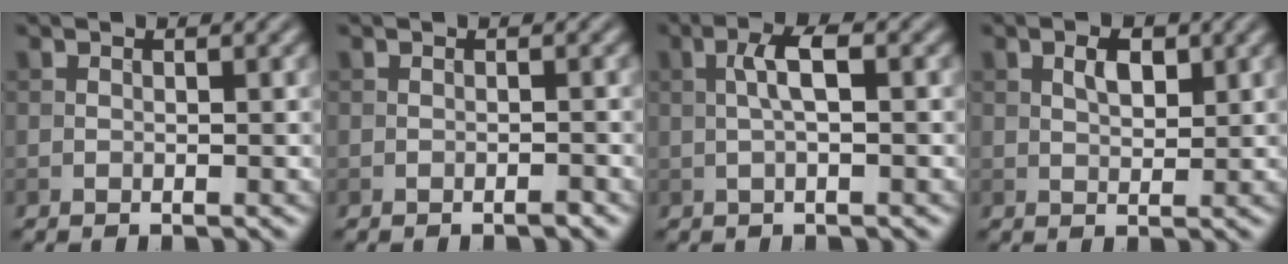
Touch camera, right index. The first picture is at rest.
{"total": 0.7, "force": [-0.6, 0.0, 0.4], "torque": [-0.004, 0.002, -0.010]}
{"total": 2.7, "force": [0.2, 0.6, 2.6], "torque": [-0.053, 0.010, 0.001]}
{"total": 2.1, "force": [0.8, 1.1, 1.6], "torque": [-0.027, 0.002, 0.013]}